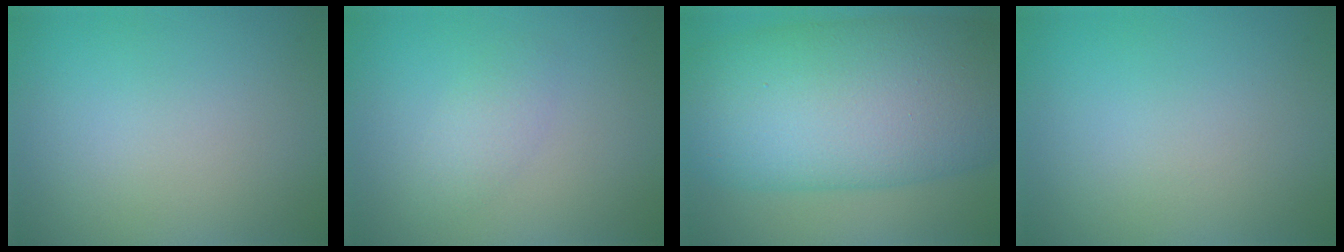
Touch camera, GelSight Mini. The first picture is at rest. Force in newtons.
{"total": 1.6, "press": 1.6, "slide": 0.1}
{"total": 14.9, "press": 14.9, "slide": 0.0}
{"total": 0.0}